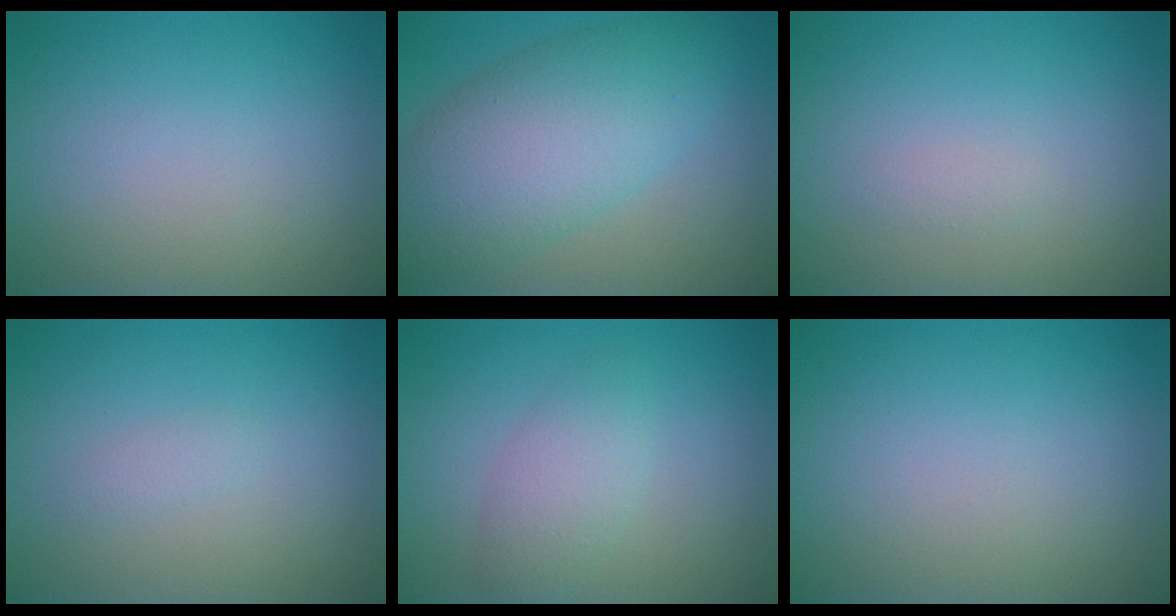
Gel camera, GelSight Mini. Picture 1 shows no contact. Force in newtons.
{"total": 8.7, "press": 8.7, "slide": 0.4}
{"total": 0.6, "press": 0.6, "slide": 0.1}
{"total": 0.8, "press": 0.8, "slide": 0.1}
{"total": 2.7, "press": 2.7, "slide": 0.1}
{"total": 0.0}